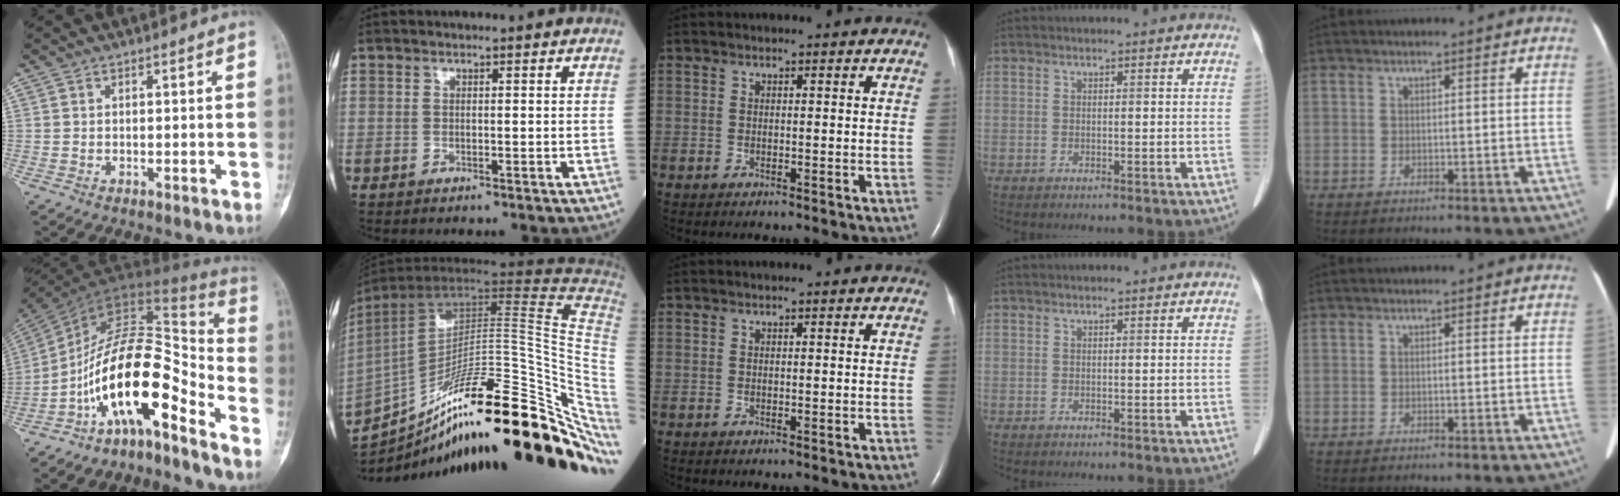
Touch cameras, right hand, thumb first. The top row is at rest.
{"thumb": {"total": 18.2, "force": [-10.6, 6.2, 13.5], "torque": [-0.214, 0.125, -0.183]}, "index": {"total": 37.1, "force": [-21.6, 8.1, 29.1], "torque": [-0.429, -0.005, -0.326]}}